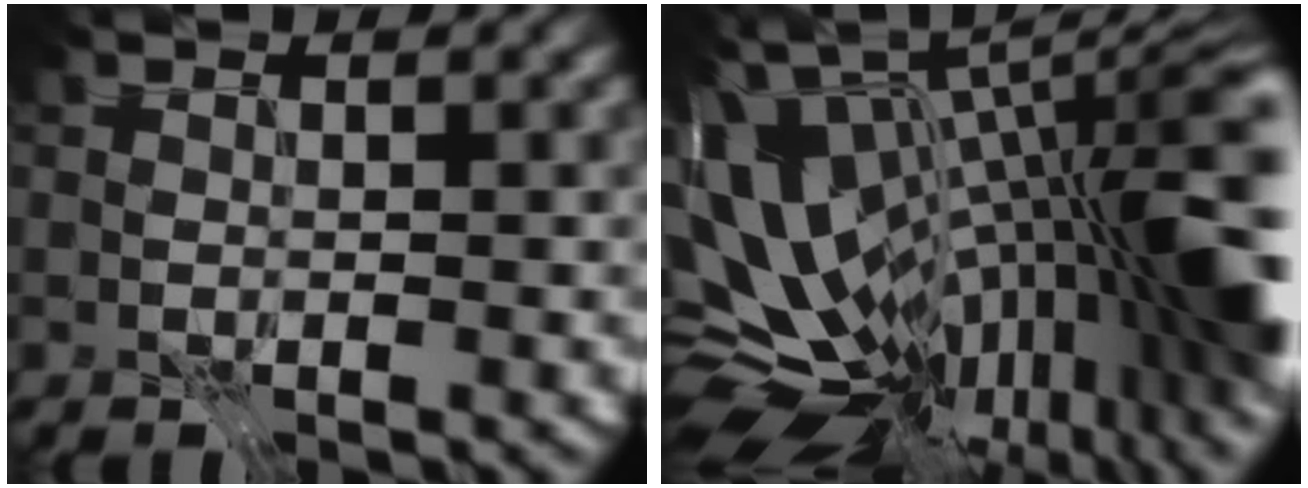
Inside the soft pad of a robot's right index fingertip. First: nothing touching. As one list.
[{"total": 17.1, "force": [-1.7, 8.3, 14.9], "torque": [-0.216, -0.023, -0.017]}]